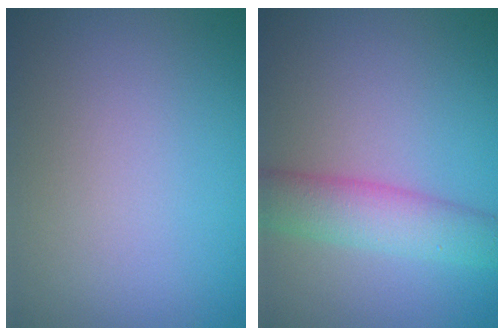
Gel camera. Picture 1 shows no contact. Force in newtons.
{"total": 4.7, "press": 4.7, "slide": 0.1}